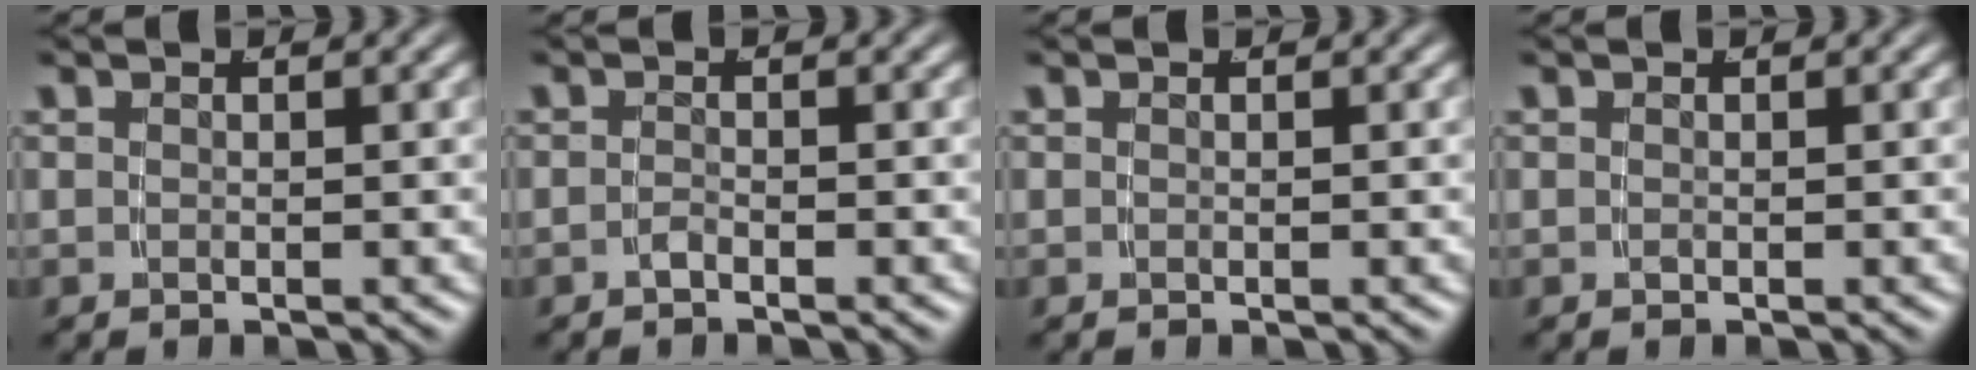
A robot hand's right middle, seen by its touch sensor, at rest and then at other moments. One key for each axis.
{"total": 1.0, "fx": -0.9, "fy": -0.4, "fz": 0.1, "tx": -0.002, "ty": -0.002, "tz": -0.016}
{"total": 0.0}
{"total": 0.0}